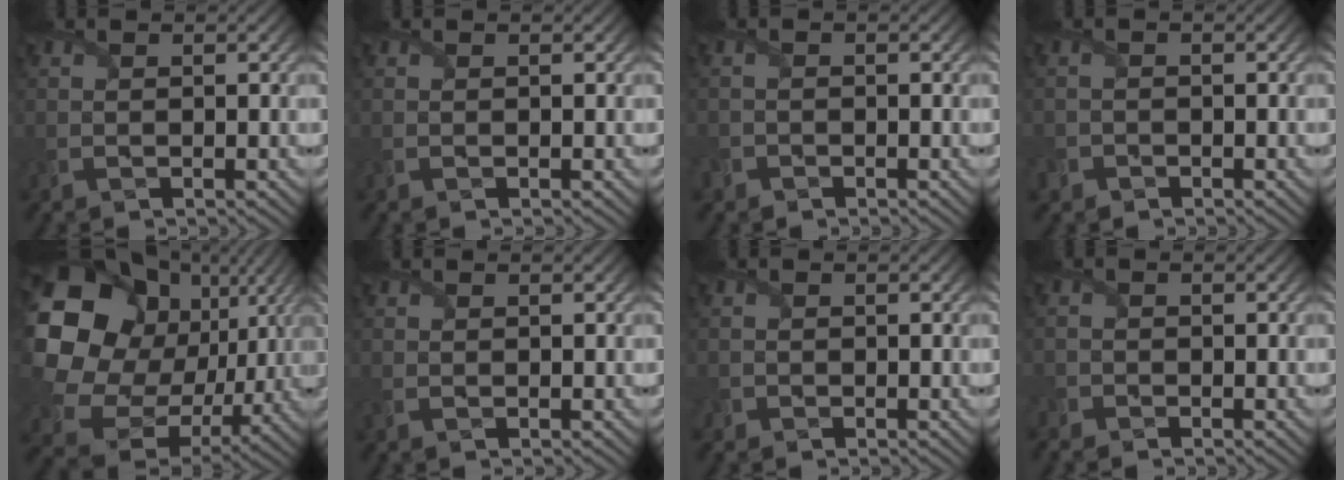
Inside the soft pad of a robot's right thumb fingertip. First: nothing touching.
{"total": 0.5, "force": [0.2, 0.4, 0.1], "torque": [-0.002, -0.002, 0.004]}
{"total": 1.4, "force": [-0.8, 1.1, 0.1], "torque": [0.000, -0.002, -0.021]}
{"total": 1.8, "force": [-1.0, 1.5, 0.2], "torque": [-0.002, -0.003, -0.026]}
{"total": 23.0, "force": [4.2, 19.3, 11.7], "torque": [-0.321, -0.034, 0.102]}
{"total": 1.4, "force": [0.3, 1.2, 0.7], "torque": [-0.018, -0.002, 0.006]}
{"total": 1.3, "force": [-0.4, 1.2, 0.0], "torque": [0.004, -0.005, -0.011]}
{"total": 2.4, "force": [-1.8, 1.5, 0.3], "torque": [-0.009, -0.011, -0.042]}